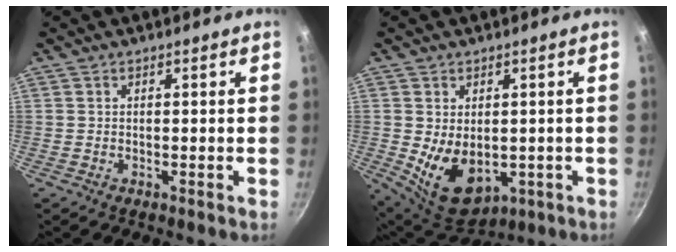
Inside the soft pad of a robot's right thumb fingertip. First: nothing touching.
{"total": 11.0, "force": [-1.2, 7.3, 8.2], "torque": [-0.113, -0.017, 0.008]}